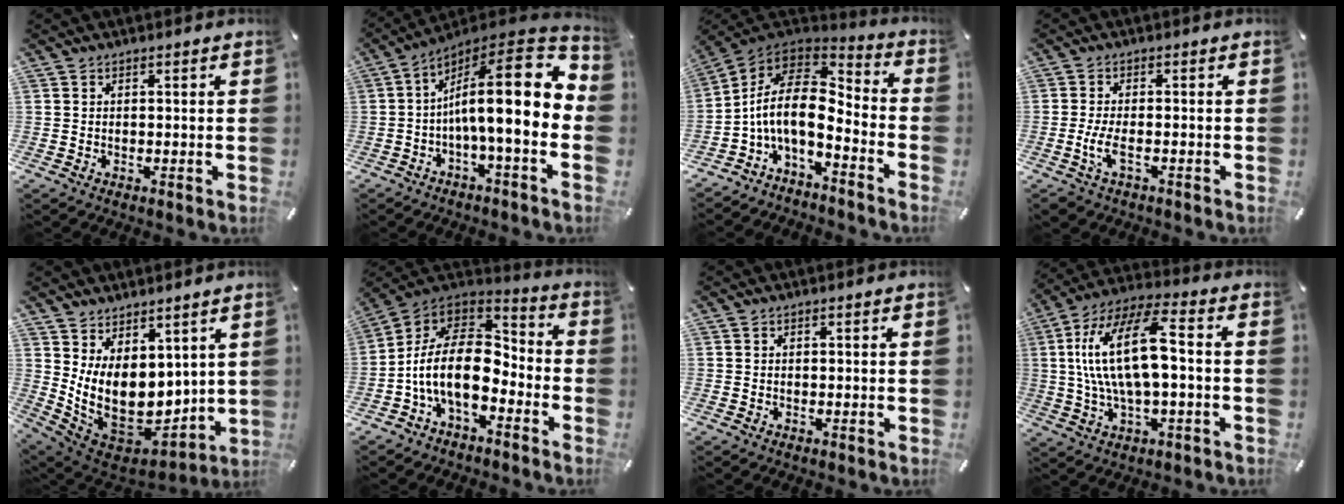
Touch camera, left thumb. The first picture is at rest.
{"total": 17.6, "force": [0.1, 4.1, 17.1], "torque": [-0.269, -0.032, -0.010]}
{"total": 12.3, "force": [-2.2, 6.2, 10.3], "torque": [-0.223, -0.009, -0.043]}
{"total": 4.6, "force": [-1.8, 1.8, 3.9], "torque": [-0.091, -0.004, -0.035]}
{"total": 14.8, "force": [2.3, 10.5, 10.1], "torque": [-0.192, -0.063, 0.056]}
{"total": 16.2, "force": [-5.1, 9.7, 11.9], "torque": [-0.251, 0.012, -0.090]}
{"total": 0.0}
{"total": 18.5, "force": [1.5, 7.5, 16.9], "torque": [-0.346, 0.004, 0.019]}